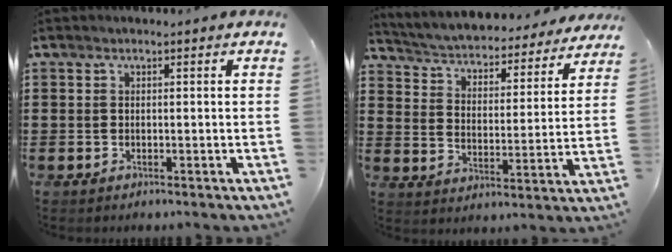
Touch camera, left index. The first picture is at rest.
{"total": 3.2, "force": [3.2, 0.1, 0.2], "torque": [-0.024, -0.035, 0.044]}